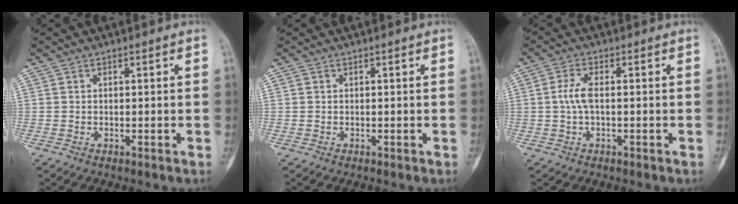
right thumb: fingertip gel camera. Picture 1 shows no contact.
{"total": 0.0}
{"total": 3.6, "force": [0.0, 1.4, 3.3], "torque": [-0.081, 0.006, -0.004]}